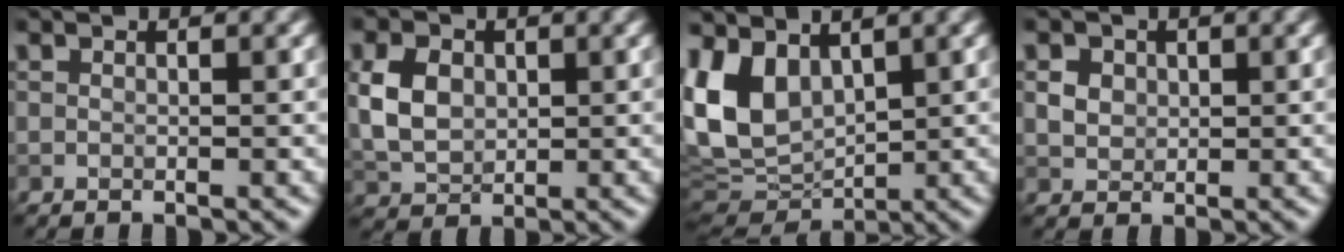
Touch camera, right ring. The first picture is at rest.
{"total": 4.9, "force": [0.6, 3.7, 3.2], "torque": [-0.075, 0.004, 0.012]}
{"total": 8.8, "force": [2.4, 5.6, 6.3], "torque": [-0.156, -0.003, 0.043]}
{"total": 2.3, "force": [0.8, 1.8, 1.0], "torque": [-0.025, 0.001, 0.026]}